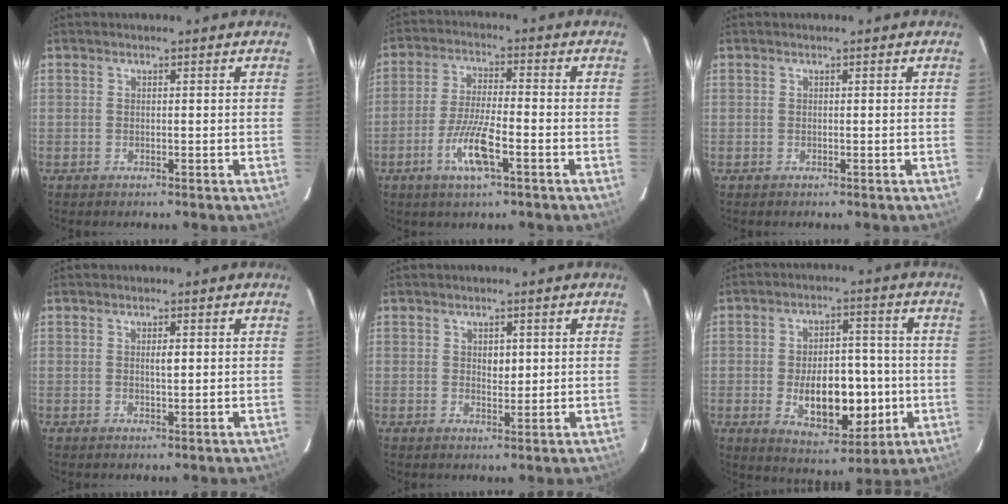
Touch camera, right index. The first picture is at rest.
{"total": 8.1, "force": [-3.5, 1.2, 7.2], "torque": [-0.145, -0.007, -0.065]}
{"total": 0.0}
{"total": 1.2, "force": [0.3, 0.2, 1.2], "torque": [-0.020, 0.001, 0.004]}
{"total": 2.3, "force": [0.6, 1.4, 1.7], "torque": [-0.023, -0.002, 0.010]}
{"total": 12.9, "force": [-2.4, 6.4, 10.9], "torque": [-0.174, 0.007, -0.025]}